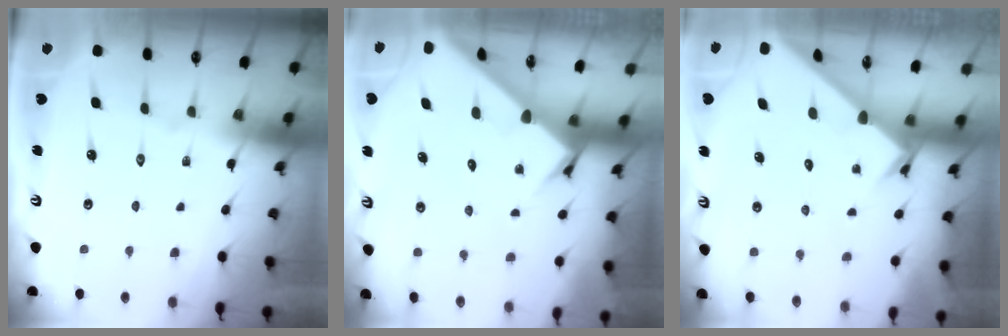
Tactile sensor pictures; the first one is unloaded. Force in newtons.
{"total": 2.9, "press": 2.9, "slide": 0.2}
{"total": 1.2, "press": 1.2, "slide": 0.1}